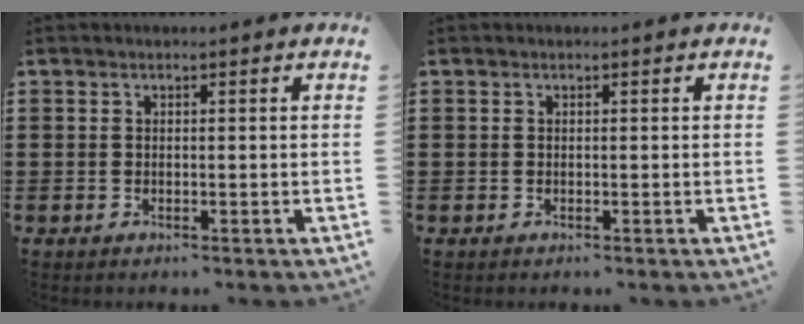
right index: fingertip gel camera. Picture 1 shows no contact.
{"total": 0.0}